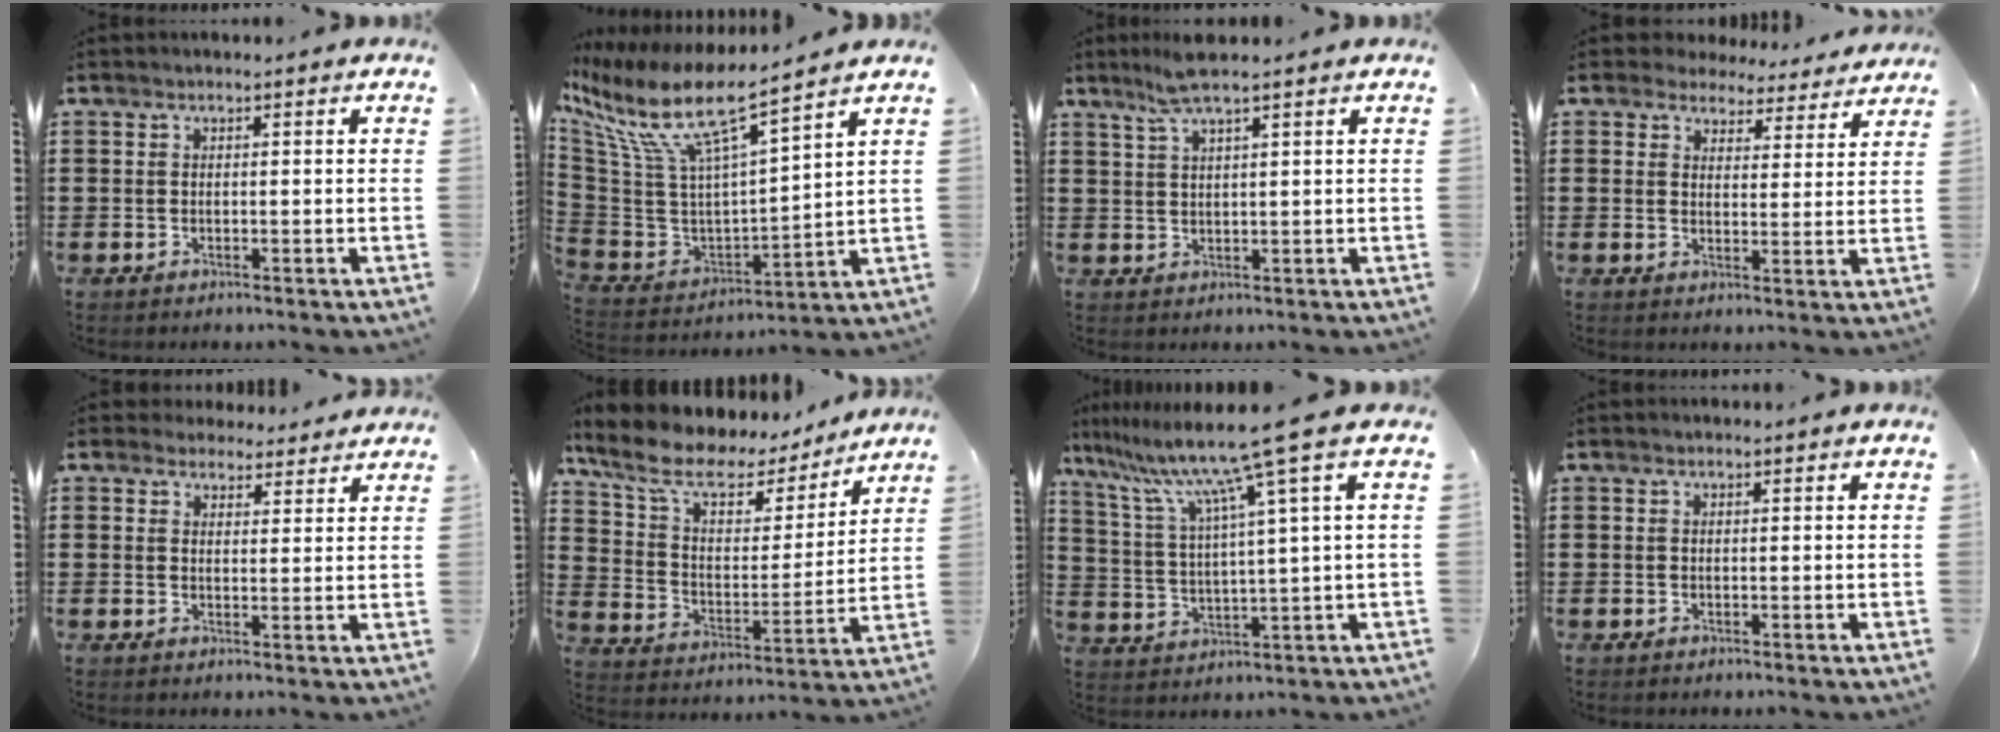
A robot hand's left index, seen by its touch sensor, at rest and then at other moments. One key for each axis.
{"total": 11.4, "fx": 6.9, "fy": 2.4, "fz": 8.8, "tx": -0.194, "ty": -0.046, "tz": 0.113}
{"total": 4.6, "fx": 3.2, "fy": 0.0, "fz": 3.3, "tx": -0.072, "ty": 0.001, "tz": 0.059}
{"total": 4.0, "fx": 3.8, "fy": 1.3, "fz": 0.4, "tx": -0.019, "ty": -0.018, "tz": 0.065}
{"total": 3.4, "fx": 3.1, "fy": 1.4, "fz": 0.2, "tx": -0.009, "ty": -0.004, "tz": 0.058}
{"total": 10.2, "fx": 7.2, "fy": 4.9, "fz": 5.3, "tx": -0.134, "ty": -0.028, "tz": 0.126}
{"total": 11.0, "fx": 7.0, "fy": -1.3, "fz": 8.4, "tx": -0.187, "ty": -0.034, "tz": 0.106}
{"total": 0.0}